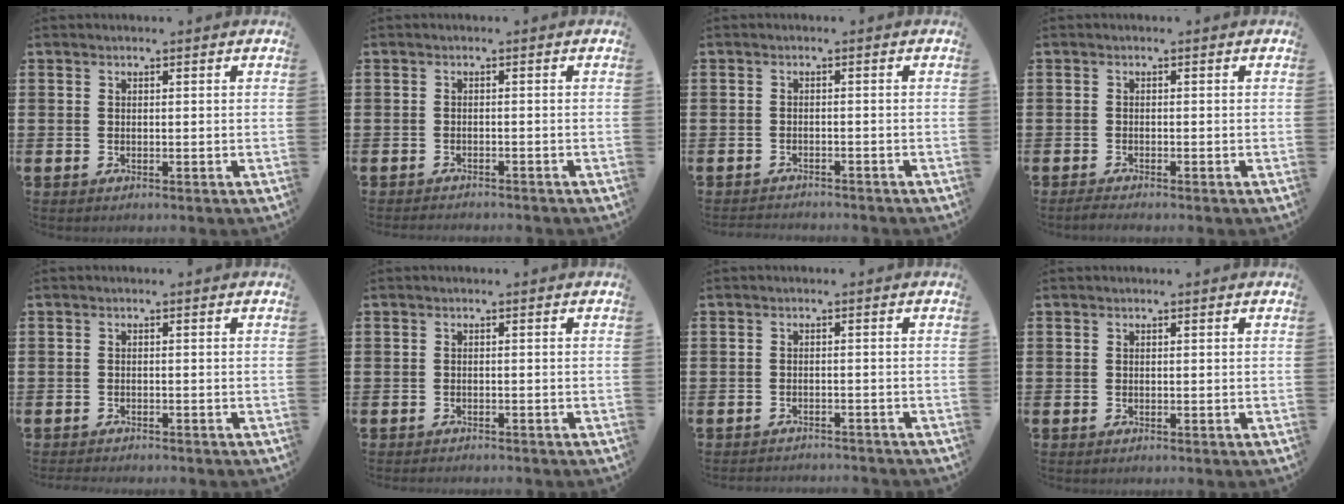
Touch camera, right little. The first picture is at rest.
{"total": 0.9, "force": [-0.9, 0.0, 0.0], "torque": [-0.002, 0.000, -0.018]}
{"total": 1.3, "force": [-1.3, 0.0, -0.1], "torque": [-0.002, 0.003, -0.027]}
{"total": 0.9, "force": [-0.7, 0.0, 0.5], "torque": [-0.009, -0.001, -0.014]}
{"total": 0.7, "force": [-0.7, 0.0, 0.0], "torque": [-0.001, -0.001, -0.016]}
{"total": 0.5, "force": [-0.5, 0.0, -0.1], "torque": [-0.001, -0.002, -0.011]}
{"total": 1.3, "force": [-1.3, -0.1, -0.1], "torque": [-0.002, 0.003, -0.027]}
{"total": 0.0}